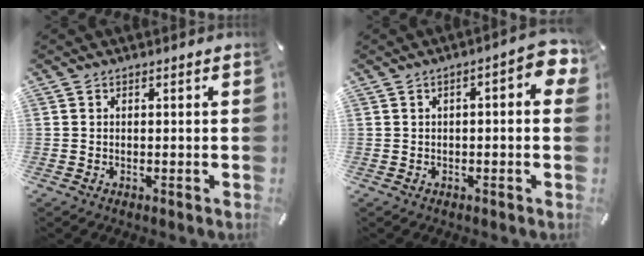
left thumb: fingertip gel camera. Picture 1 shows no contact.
{"total": 5.6, "force": [0.2, 2.1, 5.2], "torque": [-0.068, -0.001, 0.001]}